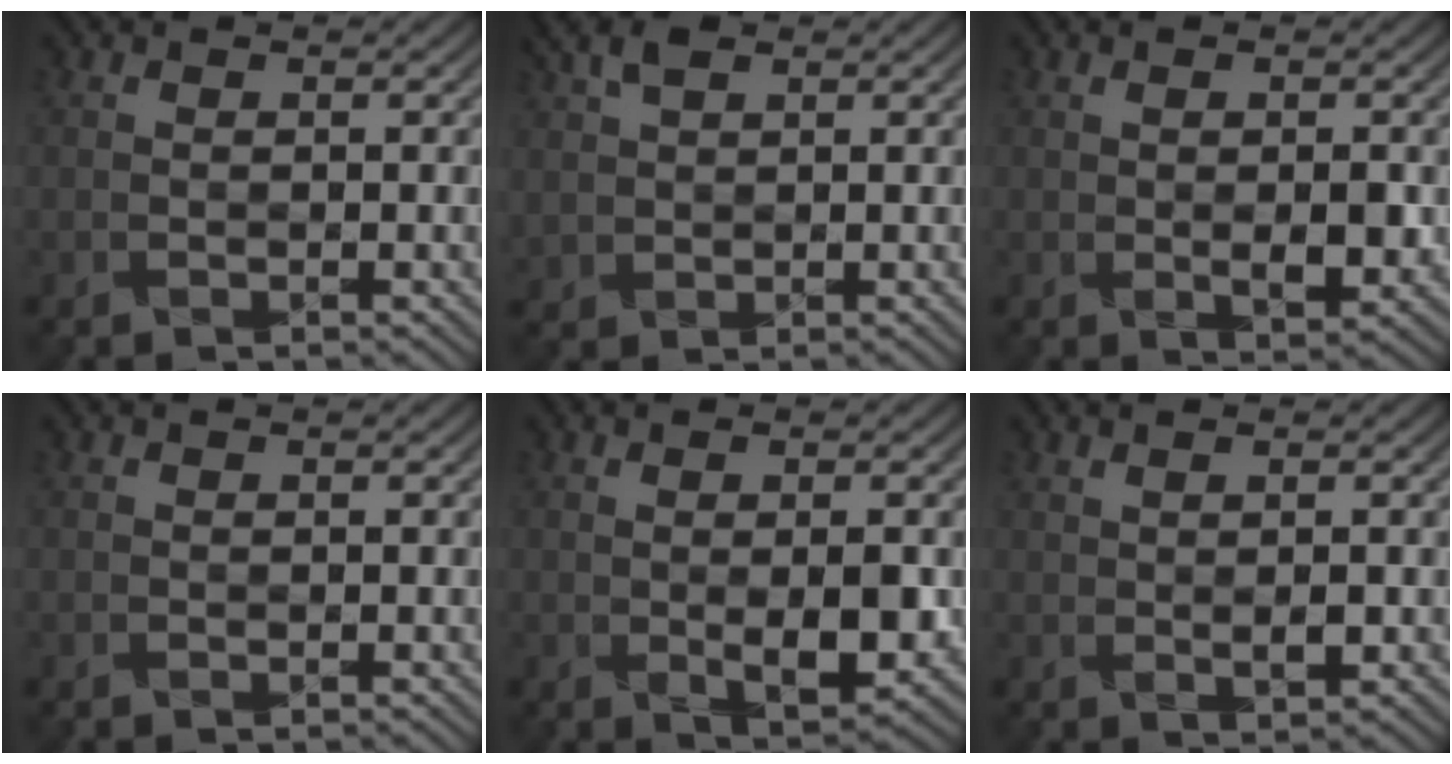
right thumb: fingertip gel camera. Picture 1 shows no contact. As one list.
[{"total": 4.0, "force": [2.6, 2.0, 2.3], "torque": [-0.057, 0.012, 0.056]}, {"total": 2.6, "force": [0.2, 0.8, 2.5], "torque": [-0.048, -0.003, 0.010]}, {"total": 0.0}, {"total": 4.2, "force": [-0.1, 1.0, 4.1], "torque": [-0.073, -0.003, 0.009]}, {"total": 1.7, "force": [0.6, 0.2, 1.6], "torque": [-0.032, 0.003, 0.018]}]